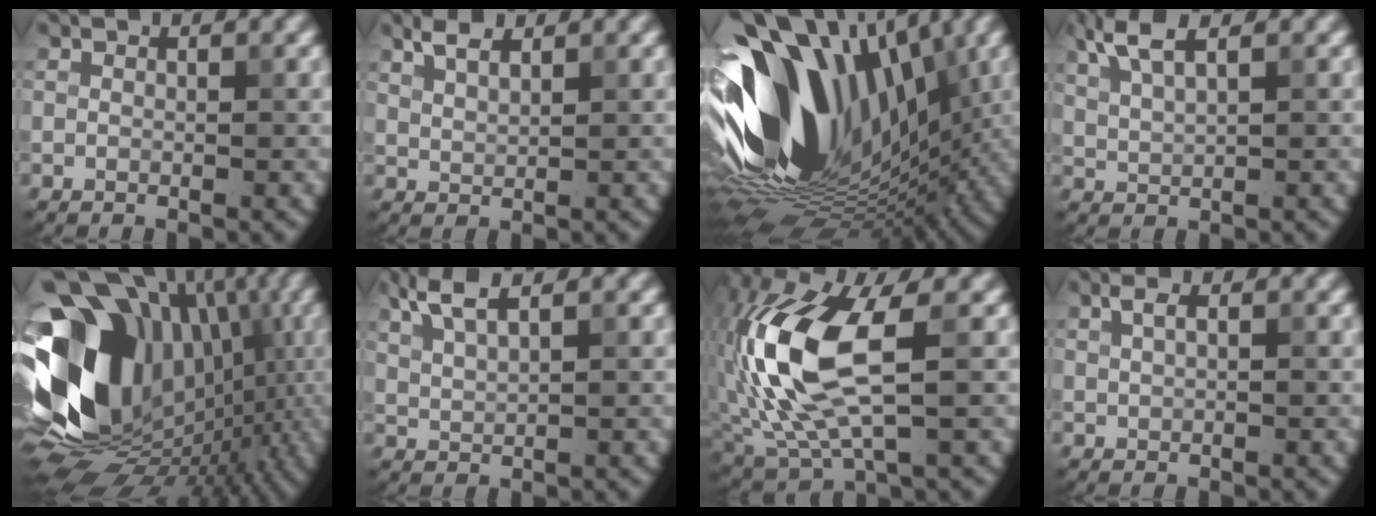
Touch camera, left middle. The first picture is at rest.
{"total": 2.1, "force": [1.7, 0.6, 1.1], "torque": [-0.021, 0.004, 0.036]}
{"total": 16.6, "force": [0.8, 10.1, 13.1], "torque": [-0.252, 0.002, 0.004]}
{"total": 3.5, "force": [2.5, 0.9, 2.4], "torque": [-0.054, 0.011, 0.053]}
{"total": 17.1, "force": [1.5, 13.2, 10.7], "torque": [-0.176, 0.010, 0.036]}
{"total": 3.3, "force": [2.4, 0.7, 2.1], "torque": [-0.048, 0.010, 0.052]}
{"total": 11.1, "force": [0.8, 4.9, 9.9], "torque": [-0.229, 0.003, 0.014]}
{"total": 1.1, "force": [0.6, 0.4, 0.8], "torque": [-0.018, 0.002, 0.013]}